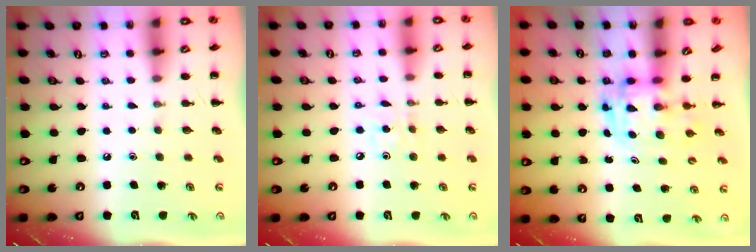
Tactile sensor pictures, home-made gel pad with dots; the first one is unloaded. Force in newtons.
{"total": 3.5, "press": 3.3, "slide": 1.2}
{"total": 2.8, "press": 2.7, "slide": 0.5}